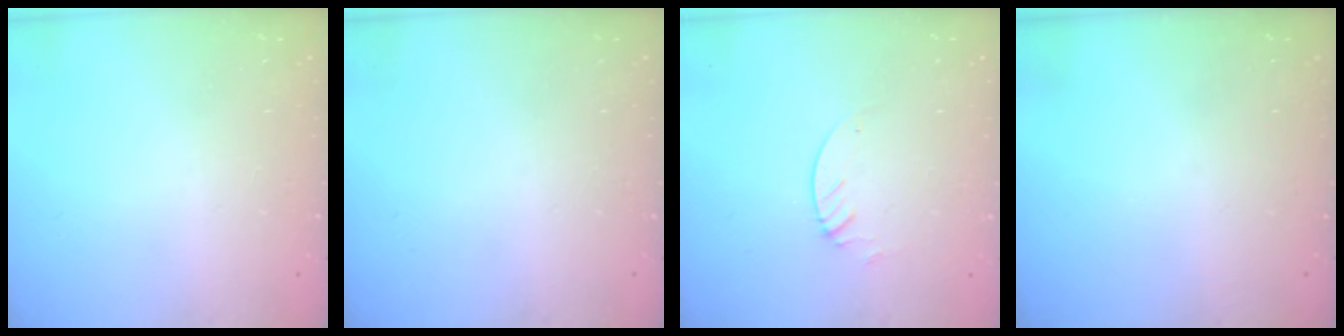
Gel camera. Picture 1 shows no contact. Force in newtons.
{"total": 0.0}
{"total": 2.3, "press": 2.3, "slide": 0.2}
{"total": 0.0}